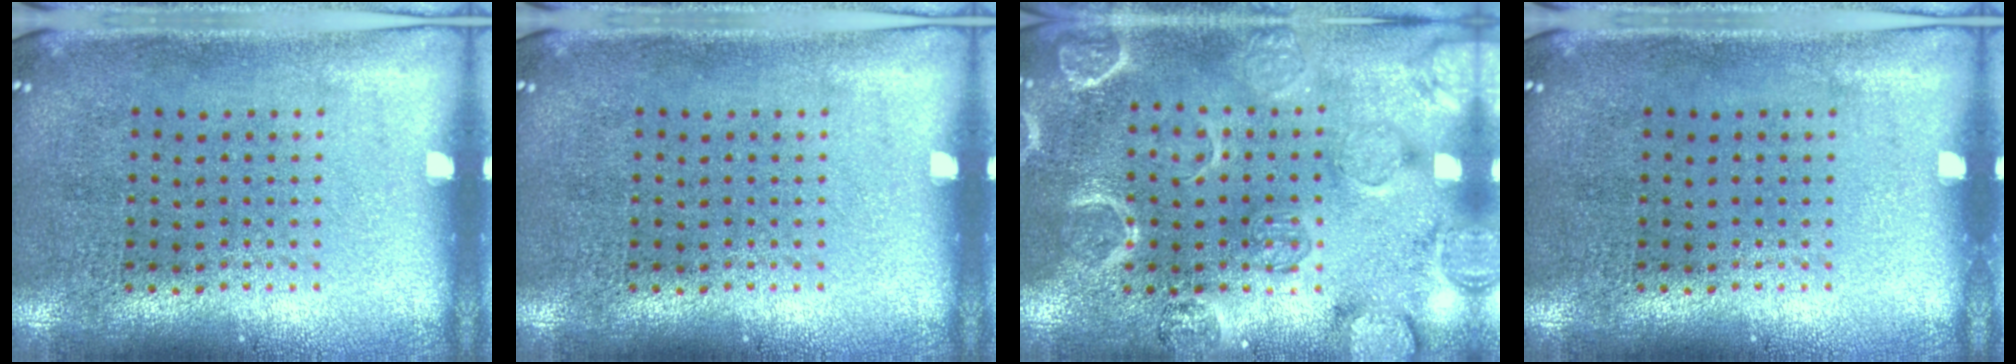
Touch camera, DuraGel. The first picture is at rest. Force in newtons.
{"total": 0.0}
{"total": 2.5, "press": 2.5, "slide": 0.2}
{"total": 0.0}